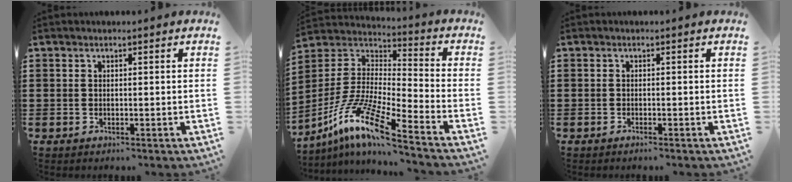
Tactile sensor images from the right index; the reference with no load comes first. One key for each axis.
{"total": 12.4, "fx": -9.6, "fy": 0.8, "fz": 7.8, "tx": -0.177, "ty": -0.004, "tz": -0.196}
{"total": 0.6, "fx": -0.6, "fy": -0.1, "fz": 0.1, "tx": -0.004, "ty": -0.002, "tz": -0.012}